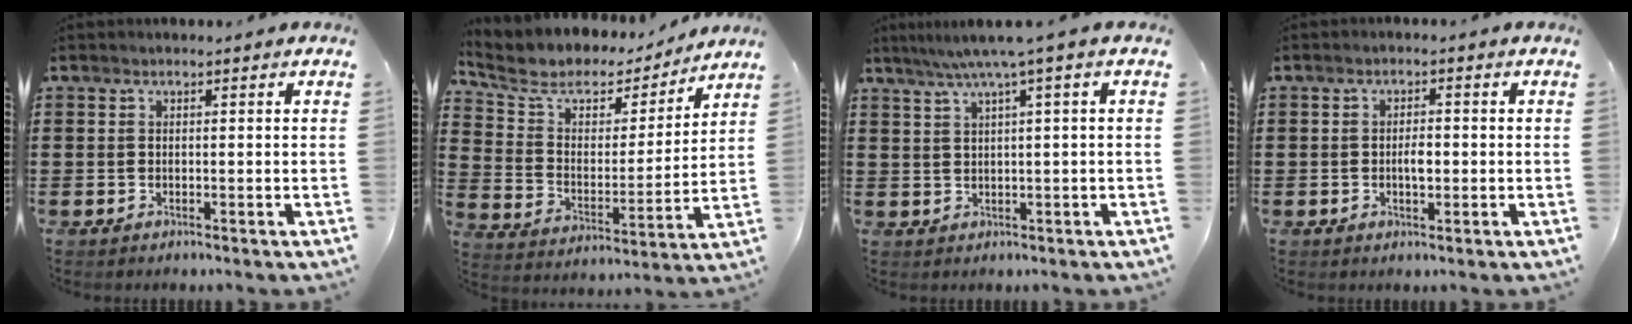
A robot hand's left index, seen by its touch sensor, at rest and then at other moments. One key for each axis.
{"total": 6.8, "fx": 5.2, "fy": 3.5, "fz": 2.6, "tx": -0.084, "ty": -0.029, "tz": 0.086}
{"total": 3.8, "fx": 1.5, "fy": -0.5, "fz": 3.5, "tx": -0.070, "ty": -0.003, "tz": 0.022}
{"total": 2.6, "fx": -0.2, "fy": 1.0, "fz": 2.3, "tx": -0.037, "ty": 0.000, "tz": -0.006}